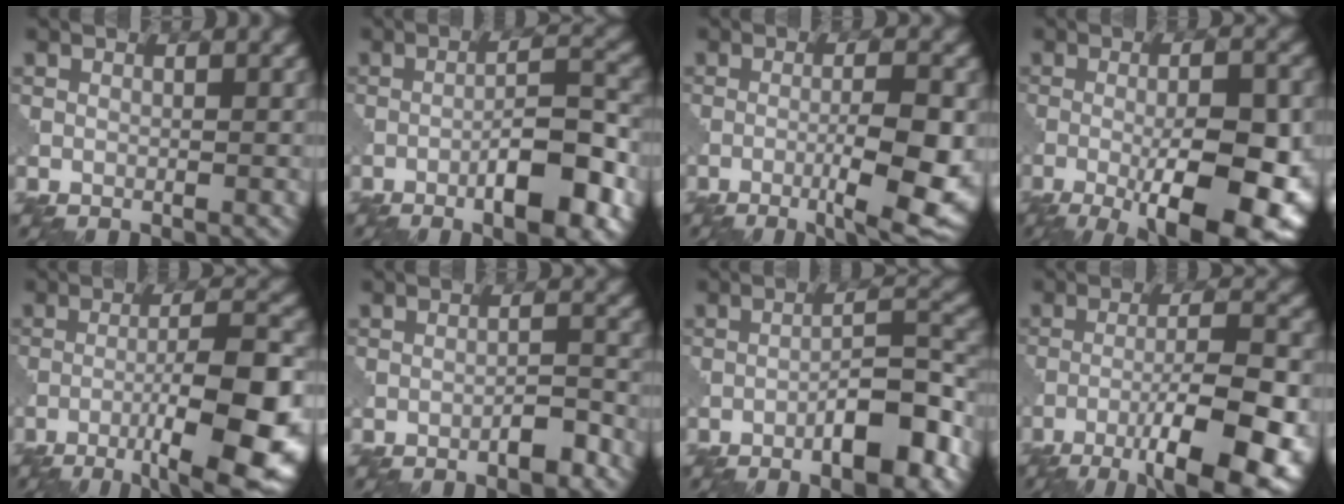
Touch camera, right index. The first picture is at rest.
{"total": 6.9, "force": [-3.1, 1.6, 5.9], "torque": [-0.090, 0.012, -0.048]}
{"total": 7.0, "force": [-2.4, 1.2, 6.5], "torque": [-0.105, -0.001, -0.036]}
{"total": 12.0, "force": [-3.7, 3.4, 10.9], "torque": [-0.150, -0.003, -0.053]}
{"total": 10.7, "force": [-4.5, 2.1, 9.5], "torque": [-0.143, 0.000, -0.069]}
{"total": 2.1, "force": [-1.4, 0.5, 1.5], "torque": [-0.018, 0.007, -0.023]}
{"total": 6.2, "force": [-3.3, 1.6, 5.0], "torque": [-0.071, 0.016, -0.052]}
{"total": 11.6, "force": [-5.9, 2.7, 9.5], "torque": [-0.152, -0.003, -0.088]}